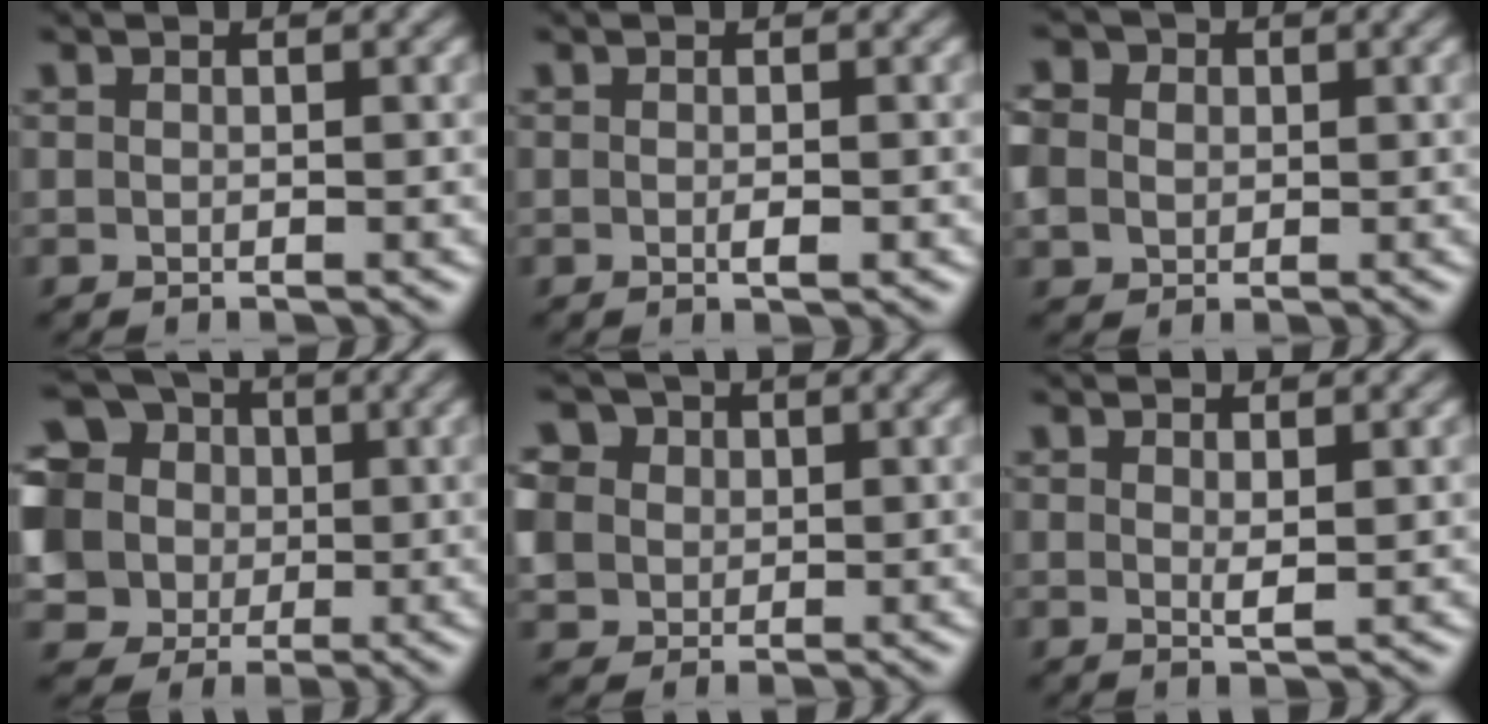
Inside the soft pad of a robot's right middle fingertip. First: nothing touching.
{"total": 1.0, "force": [-0.3, 0.2, 0.9], "torque": [-0.017, -0.002, -0.003]}
{"total": 7.1, "force": [1.3, 5.9, 3.7], "torque": [-0.083, 0.026, 0.003]}
{"total": 12.8, "force": [1.6, 11.4, 5.5], "torque": [-0.155, 0.024, 0.003]}
{"total": 8.8, "force": [2.2, 7.5, 4.2], "torque": [-0.099, 0.025, 0.021]}
{"total": 1.0, "force": [0.4, 0.1, 0.9], "torque": [-0.017, -0.004, 0.007]}